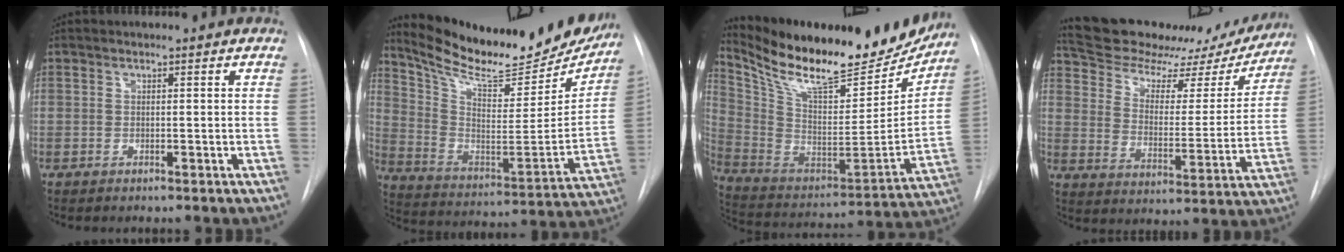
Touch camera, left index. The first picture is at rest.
{"total": 25.8, "force": [22.6, 6.5, 10.5], "torque": [-0.175, -0.053, 0.324]}
{"total": 26.3, "force": [21.8, 6.8, 13.0], "torque": [-0.229, -0.031, 0.334]}
{"total": 23.5, "force": [21.2, 6.8, 7.4], "torque": [-0.114, -0.021, 0.286]}